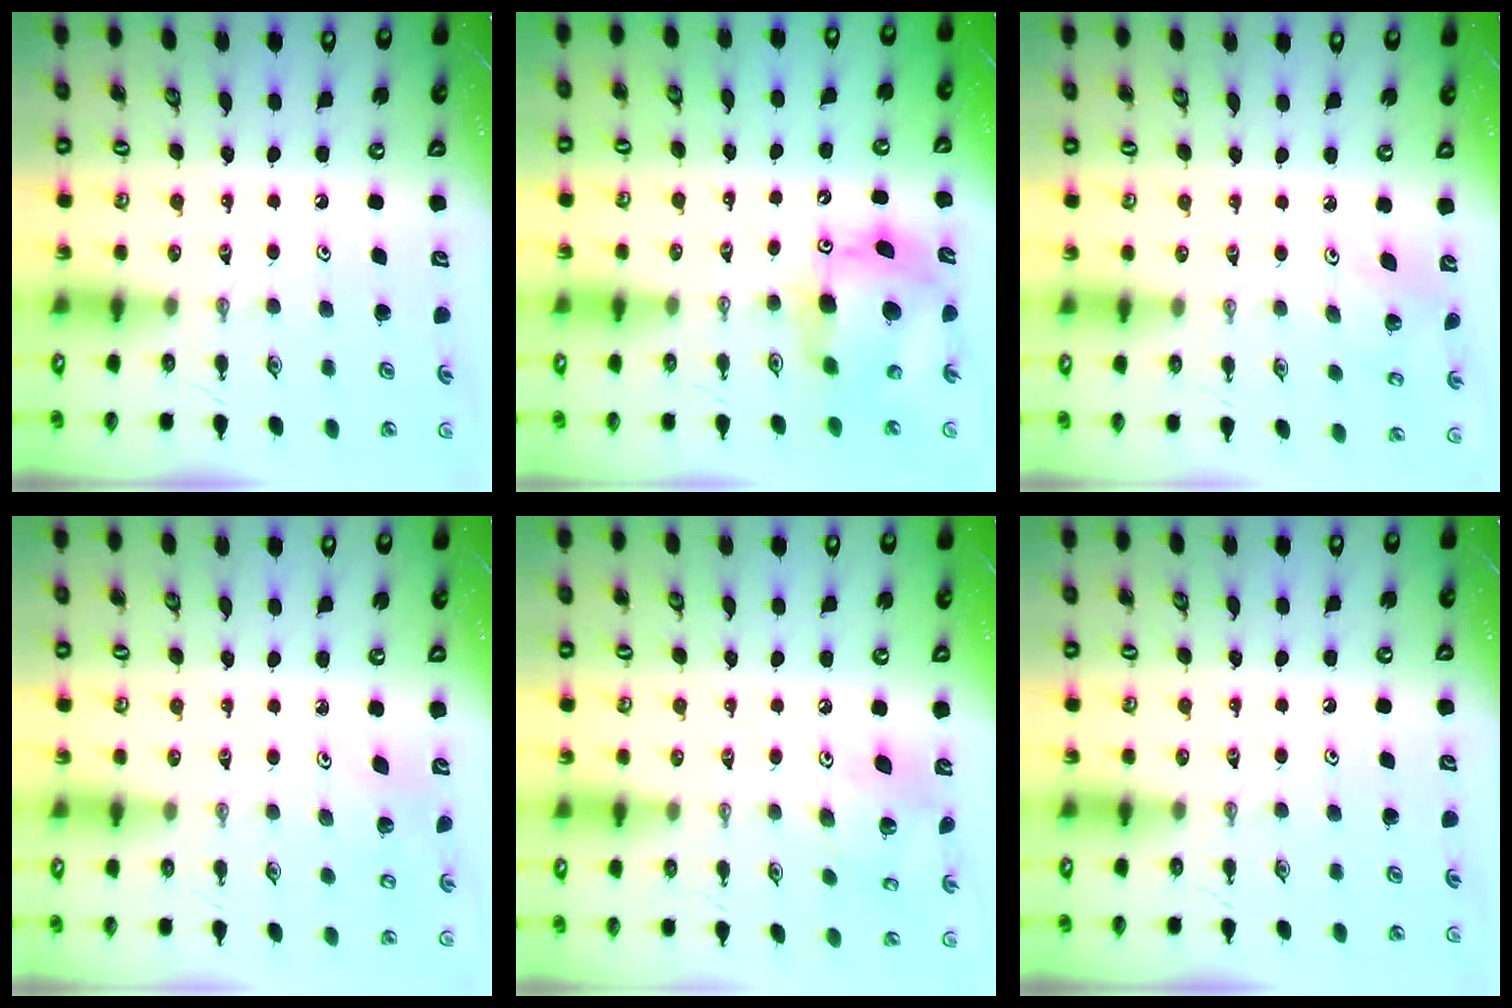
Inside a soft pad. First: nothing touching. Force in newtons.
{"total": 13.2, "press": 13.2, "slide": 1.2}
{"total": 2.9, "press": 2.9, "slide": 0.2}
{"total": 4.0, "press": 3.9, "slide": 0.5}
{"total": 9.7, "press": 9.7, "slide": 0.6}
{"total": 0.0}